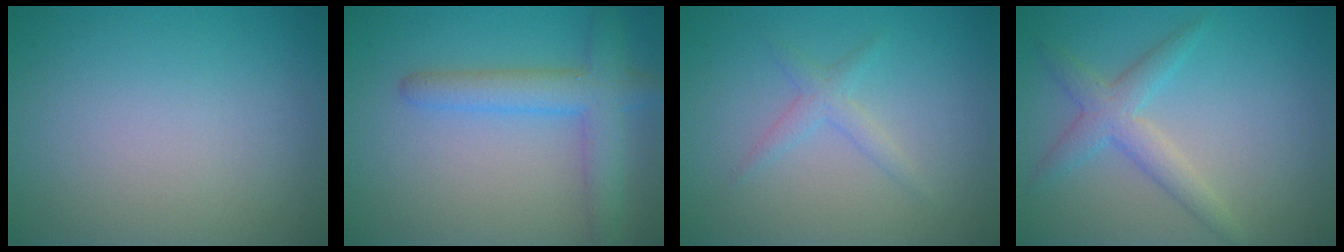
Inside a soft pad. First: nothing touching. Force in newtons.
{"total": 4.4, "press": 4.4, "slide": 0.3}
{"total": 1.6, "press": 1.6, "slide": 0.1}
{"total": 3.2, "press": 3.2, "slide": 0.0}